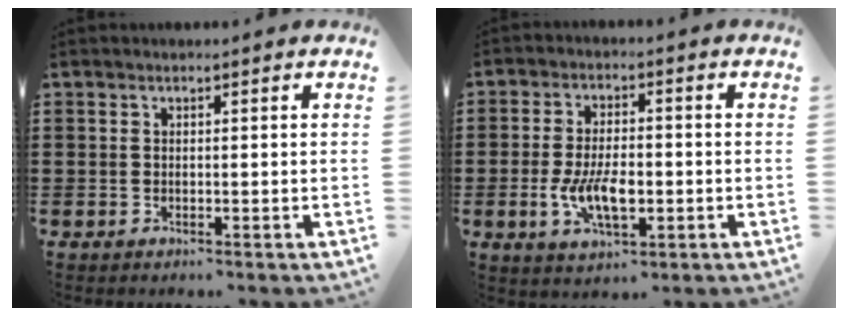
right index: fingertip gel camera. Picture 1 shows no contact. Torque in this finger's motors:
{"motor_torque": [1.22, 0.92, 0.48, 0.21]}